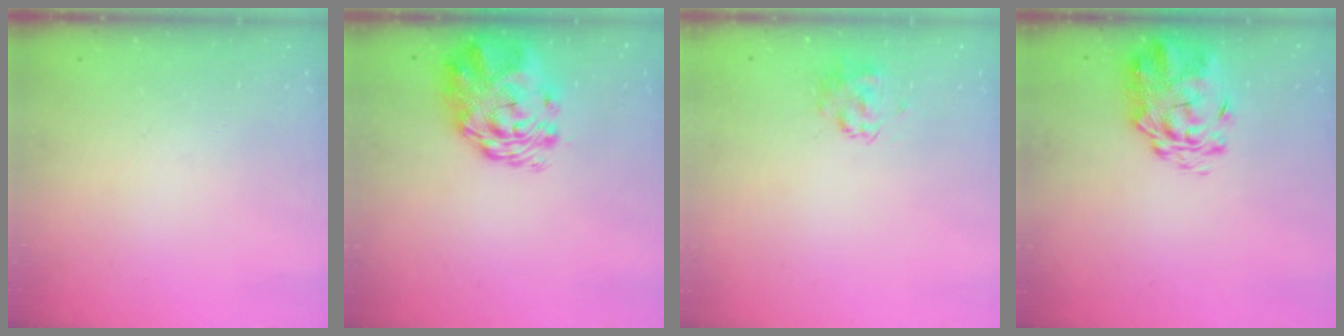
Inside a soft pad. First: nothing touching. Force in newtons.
{"total": 3.2, "press": 3.0, "slide": 1.1}
{"total": 1.5, "press": 1.3, "slide": 0.6}
{"total": 4.1, "press": 3.8, "slide": 1.4}